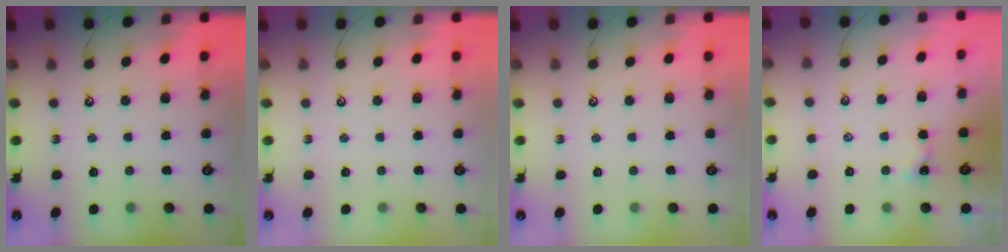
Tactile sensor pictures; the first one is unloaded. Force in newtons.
{"total": 0.0}
{"total": 0.0}
{"total": 2.2, "press": 2.2, "slide": 0.2}